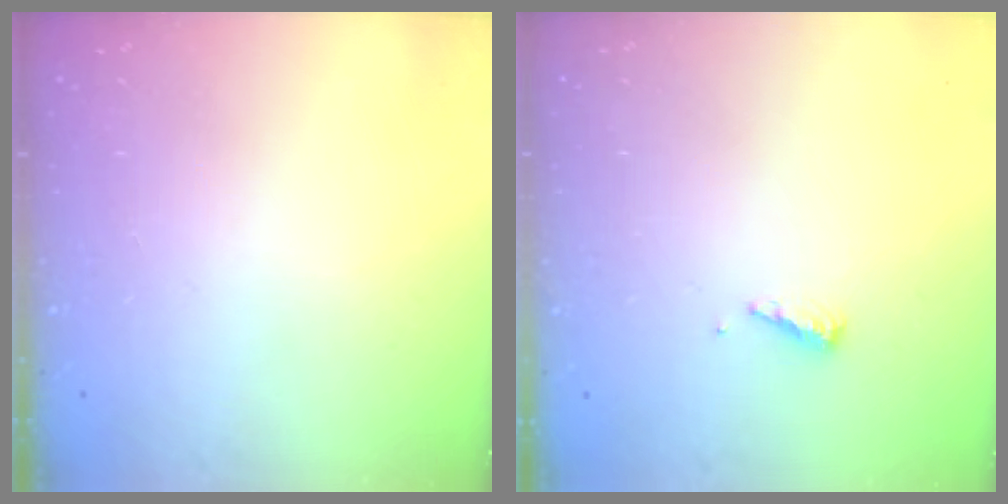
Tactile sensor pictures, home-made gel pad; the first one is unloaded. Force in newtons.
{"total": 3.6, "press": 3.6, "slide": 0.4}